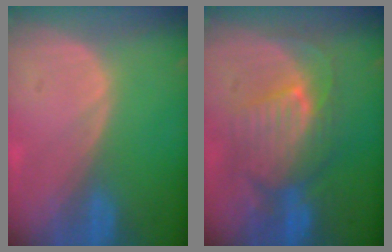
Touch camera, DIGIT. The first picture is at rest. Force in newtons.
{"total": 9.1, "press": 8.7, "slide": 2.6}